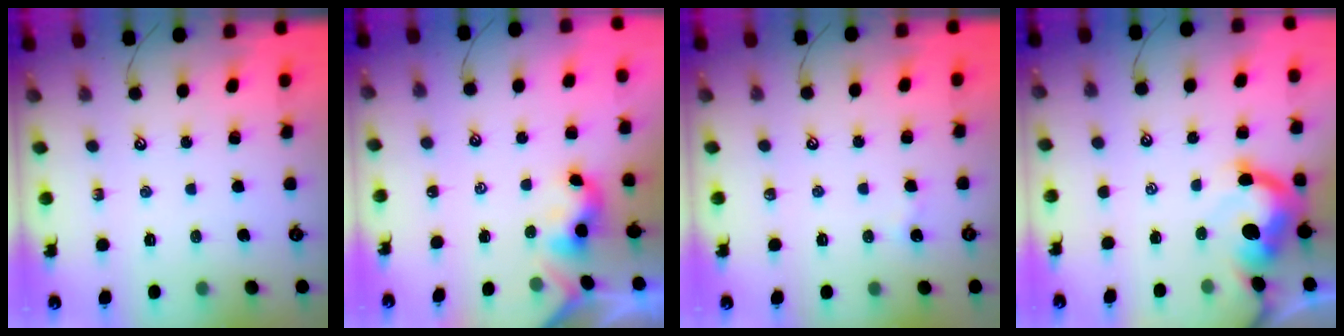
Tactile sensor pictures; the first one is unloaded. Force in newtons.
{"total": 2.3, "press": 2.3, "slide": 0.2}
{"total": 1.1, "press": 1.0, "slide": 0.2}
{"total": 5.6, "press": 5.4, "slide": 1.3}